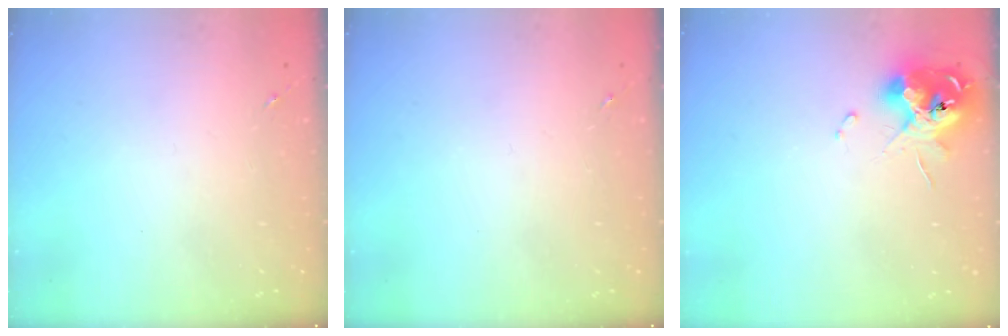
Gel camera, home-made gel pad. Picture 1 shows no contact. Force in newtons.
{"total": 0.0}
{"total": 12.4, "press": 12.2, "slide": 1.6}